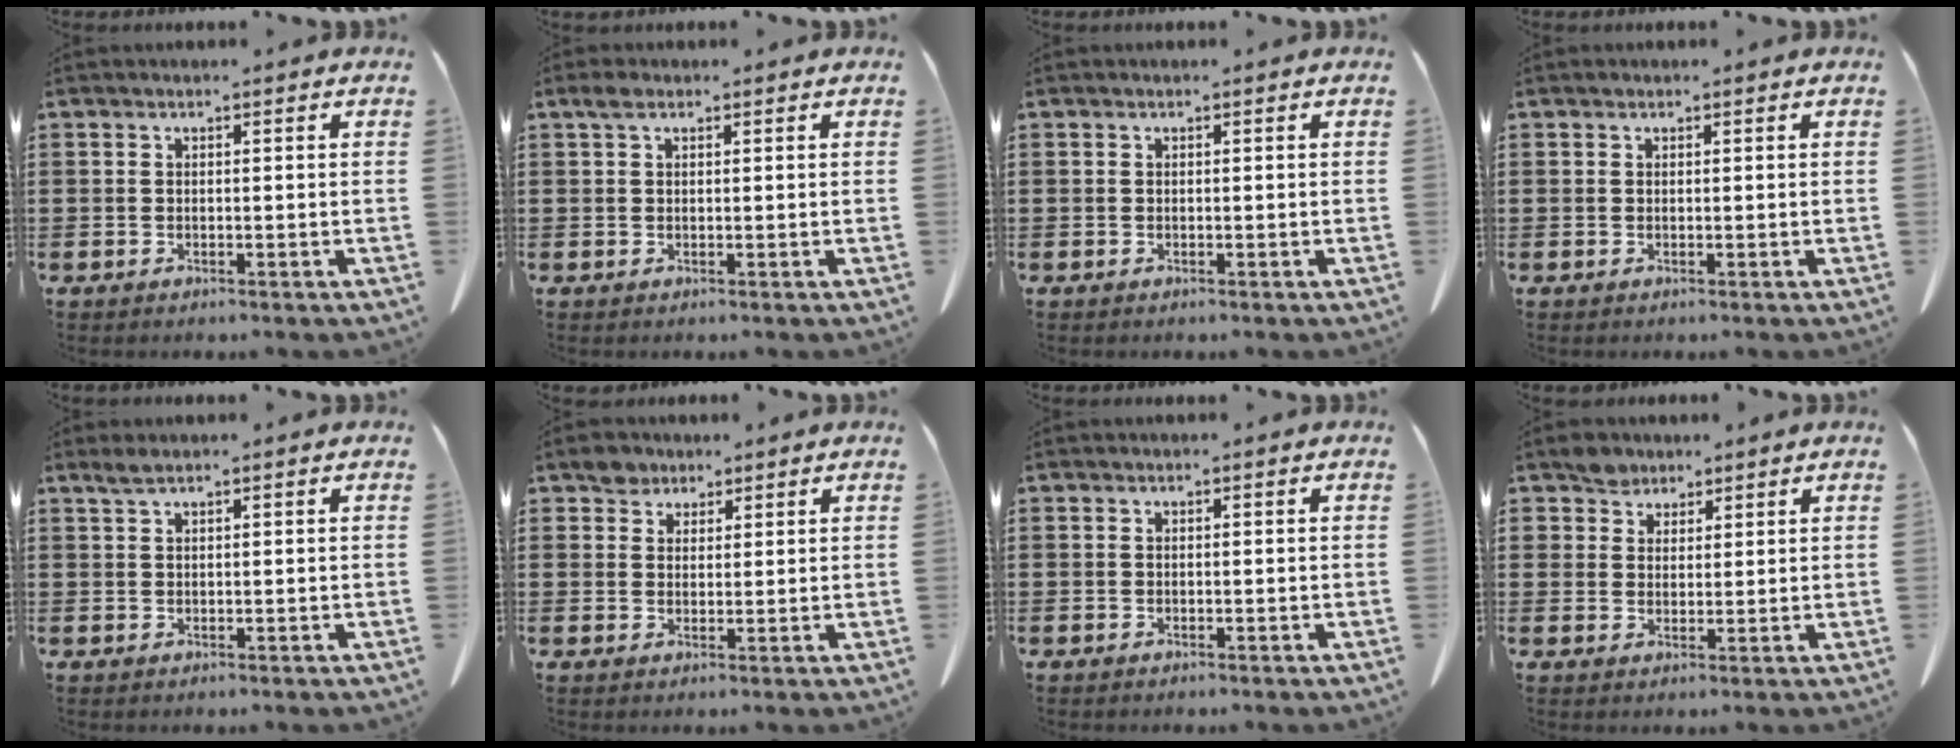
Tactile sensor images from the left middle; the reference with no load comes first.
{"total": 1.7, "force": [0.7, 0.9, 1.2], "torque": [-0.027, 0.007, 0.012]}
{"total": 0.0}
{"total": 0.0}
{"total": 1.5, "force": [1.1, 0.2, 1.0], "torque": [-0.022, 0.001, 0.020]}
{"total": 3.4, "force": [2.7, 2.0, 0.7], "torque": [-0.015, 0.006, 0.050]}
{"total": 0.0}
{"total": 3.7, "force": [3.0, 2.1, 0.2], "torque": [-0.017, 0.009, 0.059]}